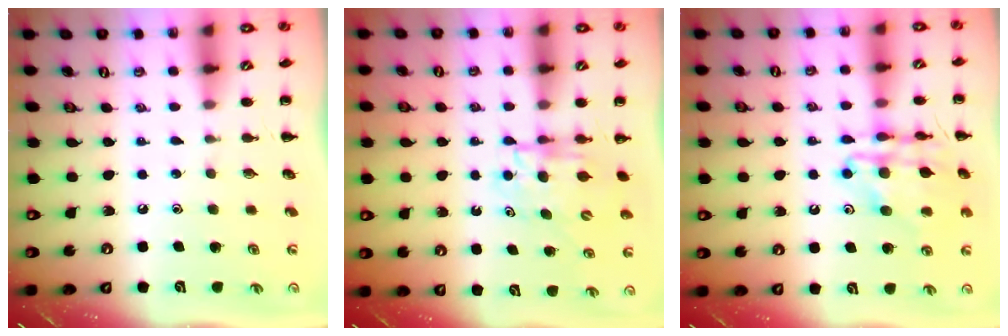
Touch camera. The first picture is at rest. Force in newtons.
{"total": 5.3, "press": 5.3, "slide": 0.2}
{"total": 15.2, "press": 15.1, "slide": 1.7}